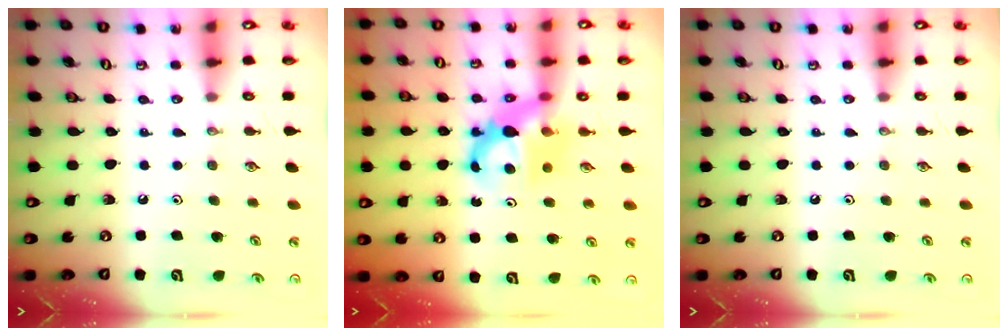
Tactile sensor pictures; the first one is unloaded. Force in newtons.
{"total": 6.9, "press": 6.9, "slide": 0.4}
{"total": 0.0}